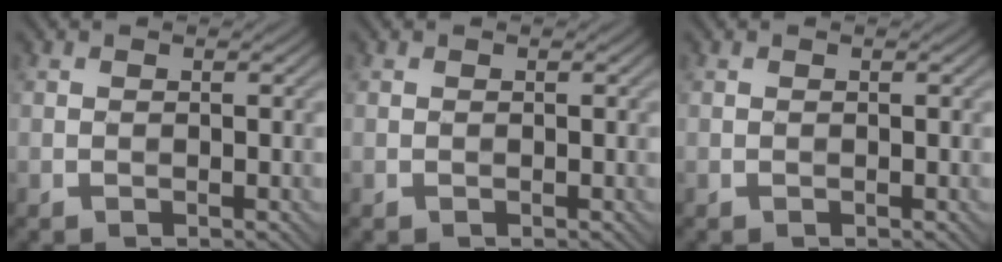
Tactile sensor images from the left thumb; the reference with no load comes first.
{"total": 0.0}
{"total": 0.0}